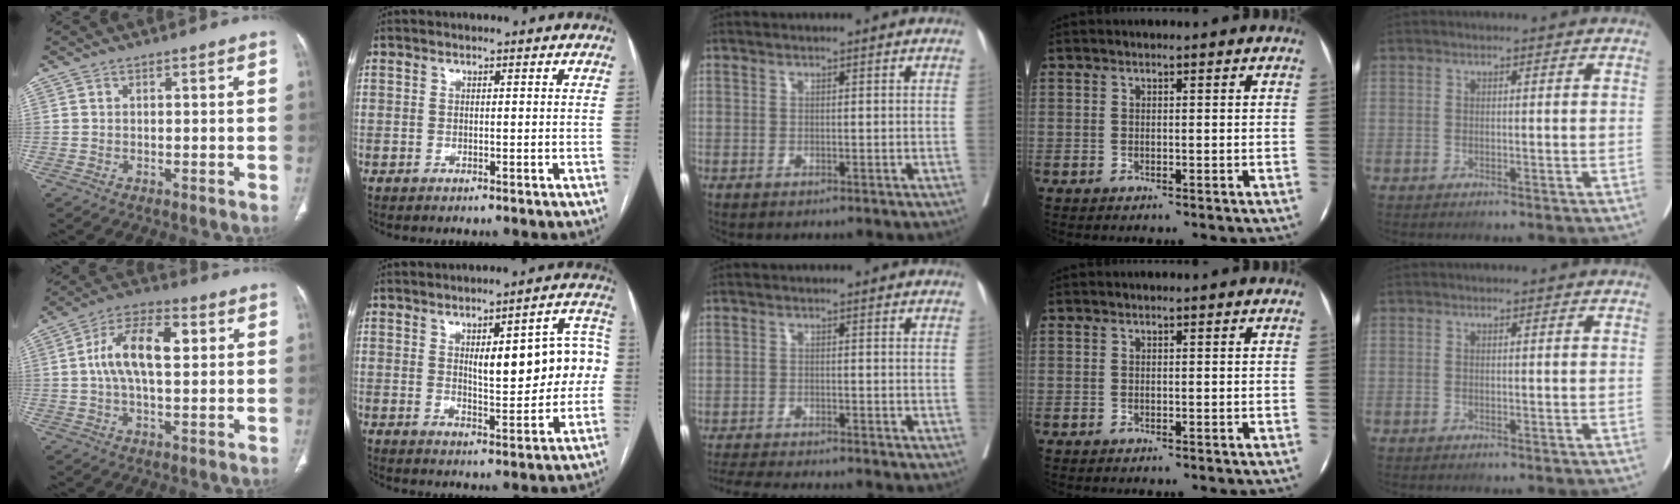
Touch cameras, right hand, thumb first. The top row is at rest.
{"thumb": {"total": 12.2, "force": [2.0, 6.0, 10.4], "torque": [-0.188, 0.021, 0.030]}, "index": {"total": 13.1, "force": [1.5, 3.9, 12.4], "torque": [-0.153, 0.029, 0.025]}, "middle": {"total": 10.1, "force": [-9.4, 0.5, 3.9], "torque": [-0.053, -0.014, -0.136]}}